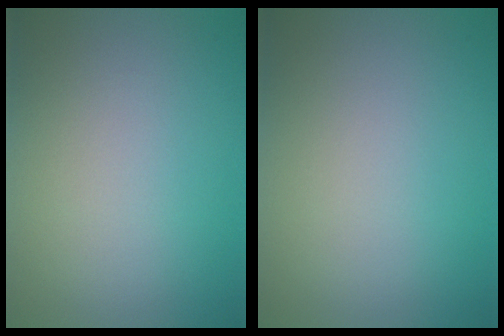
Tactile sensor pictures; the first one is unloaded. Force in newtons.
{"total": 0.0}